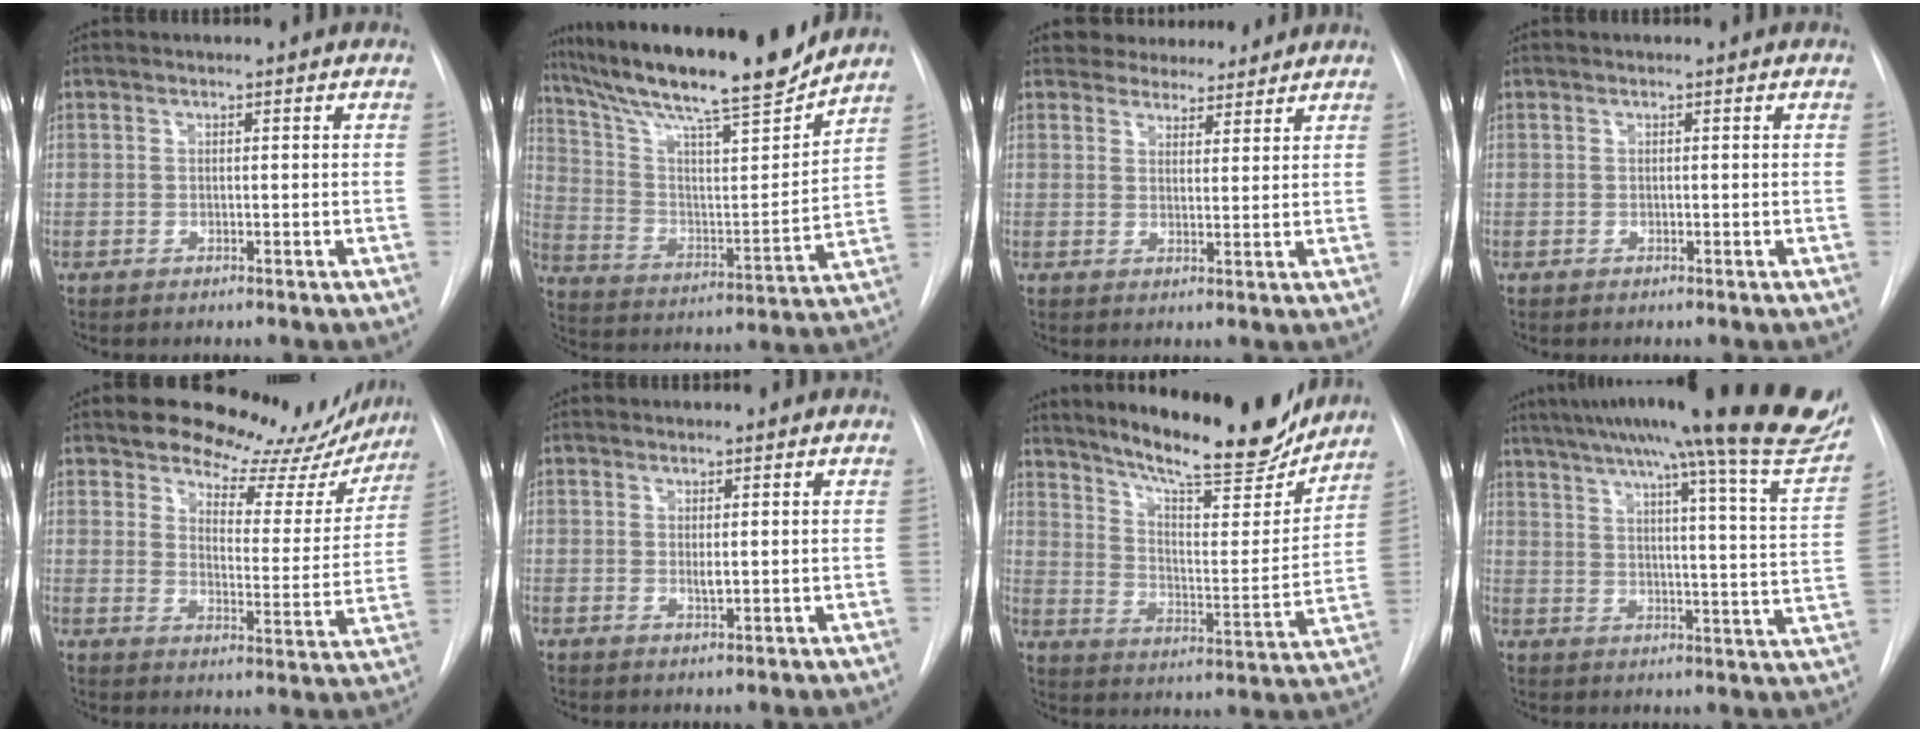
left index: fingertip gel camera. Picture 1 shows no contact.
{"total": 22.2, "force": [19.2, 1.4, 11.2], "torque": [-0.202, -0.021, 0.307]}
{"total": 6.5, "force": [6.0, 2.4, 0.8], "torque": [0.000, 0.003, 0.081]}
{"total": 0.0}
{"total": 16.6, "force": [14.9, 6.3, 3.7], "torque": [-0.018, -0.041, 0.168]}
{"total": 1.0, "force": [0.1, 0.3, 0.9], "torque": [-0.020, -0.007, 0.005]}
{"total": 20.6, "force": [18.0, 3.1, 9.6], "torque": [-0.151, -0.028, 0.259]}
{"total": 30.9, "force": [25.0, 1.1, 18.1], "torque": [-0.227, -0.048, 0.315]}